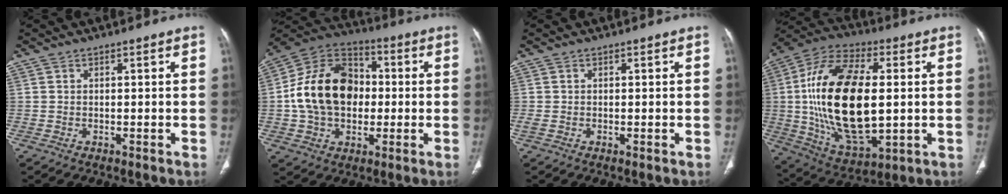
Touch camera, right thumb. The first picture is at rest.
{"total": 18.9, "force": [0.1, 13.8, 12.9], "torque": [-0.202, 0.028, -0.003]}
{"total": 1.1, "force": [-0.3, 0.4, 0.9], "torque": [-0.028, -0.003, -0.006]}
{"total": 26.3, "force": [0.8, 13.1, 22.7], "torque": [-0.433, -0.002, 0.021]}